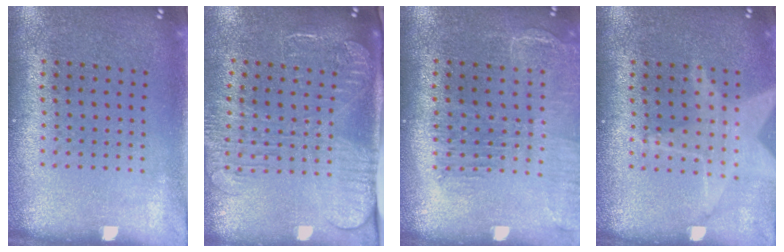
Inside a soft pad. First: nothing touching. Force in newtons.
{"total": 2.6, "press": 2.0, "slide": 1.7}
{"total": 1.6, "press": 1.6, "slide": 0.4}
{"total": 1.7, "press": 1.4, "slide": 1.0}